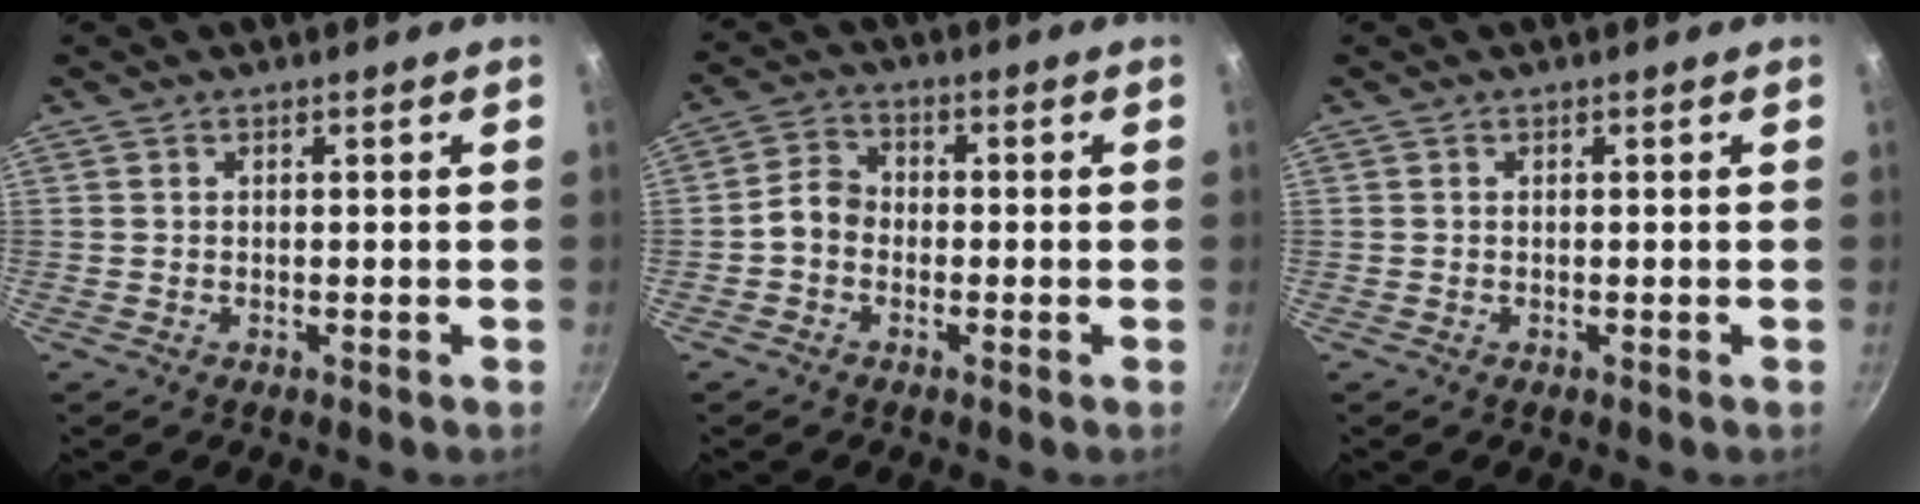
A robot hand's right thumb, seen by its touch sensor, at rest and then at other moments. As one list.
[{"total": 4.7, "force": [-1.3, 3.8, 2.5], "torque": [-0.030, 0.024, -0.037]}, {"total": 0.0}]